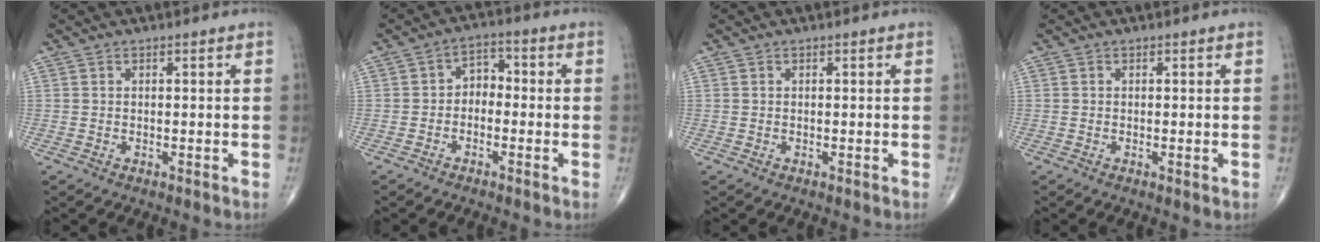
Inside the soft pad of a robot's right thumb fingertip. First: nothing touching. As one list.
[{"total": 4.2, "force": [-0.9, 3.1, 2.7], "torque": [-0.023, 0.024, -0.030]}, {"total": 0.0}, {"total": 0.6, "force": [-0.1, 0.1, 0.6], "torque": [-0.011, -0.003, -0.004]}]